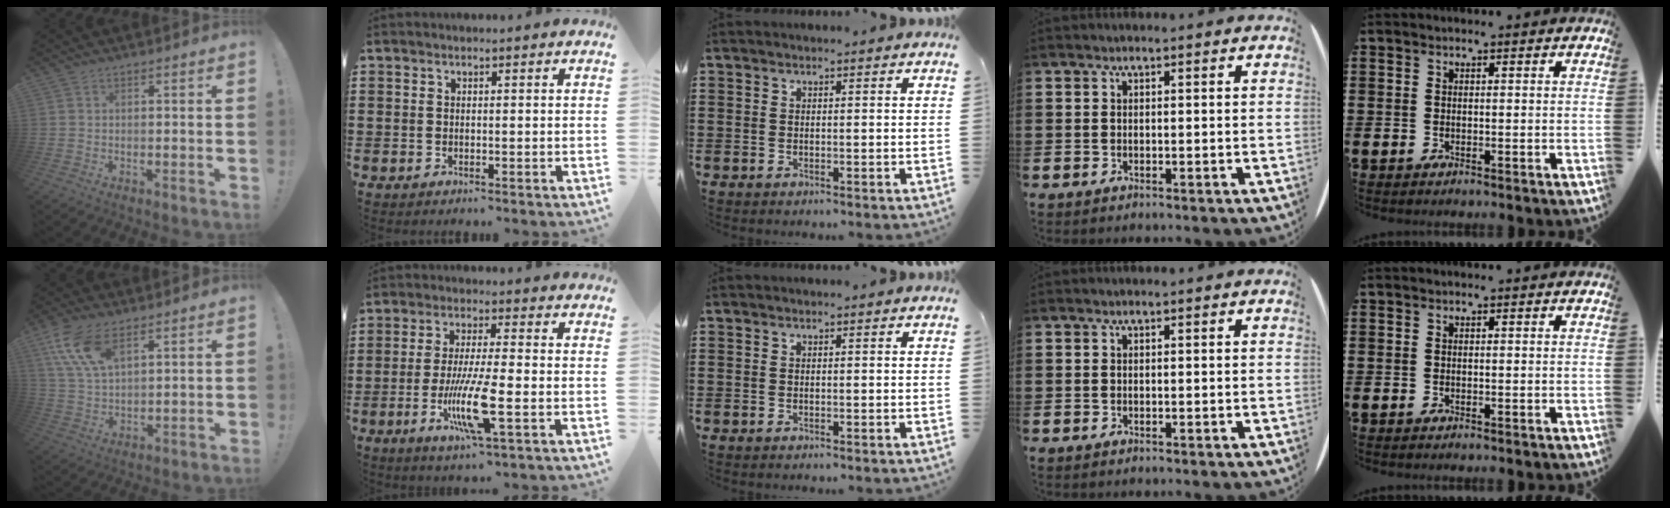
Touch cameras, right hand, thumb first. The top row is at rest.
{"thumb": {"total": 12.0, "force": [6.9, 5.9, 7.9], "torque": [-0.153, -0.017, 0.131]}, "index": {"total": 9.8, "force": [-3.2, 1.4, 9.2], "torque": [-0.182, -0.018, -0.059]}}